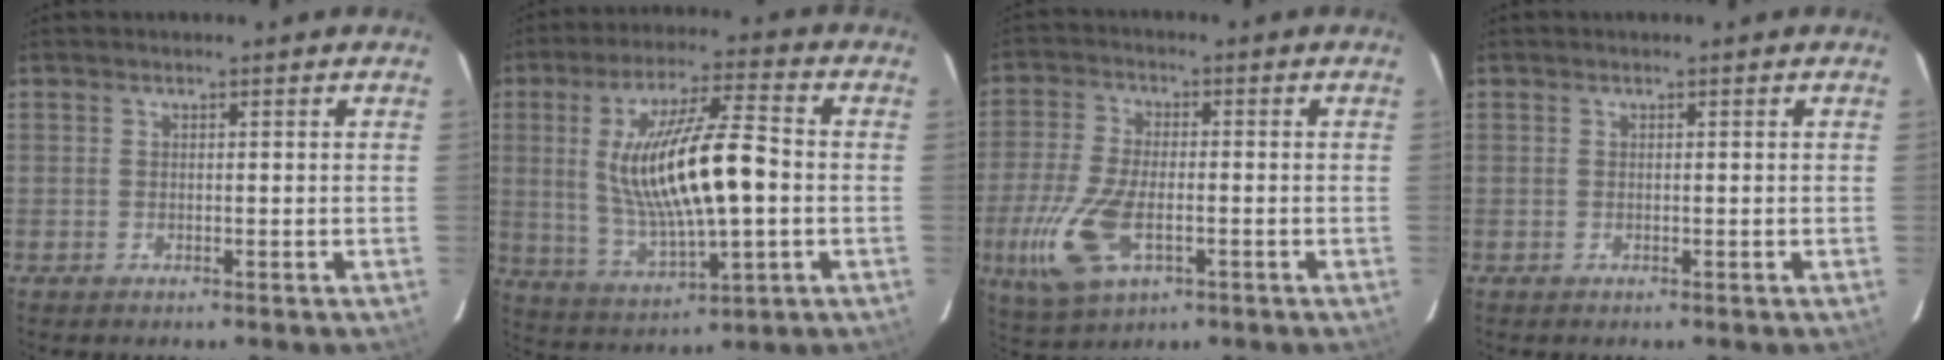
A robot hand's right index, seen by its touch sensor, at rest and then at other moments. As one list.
[{"total": 17.9, "force": [0.1, 4.4, 17.3], "torque": [-0.323, -0.003, 0.017]}, {"total": 13.1, "force": [-4.1, 6.6, 10.6], "torque": [-0.241, -0.013, -0.074]}, {"total": 0.0}]